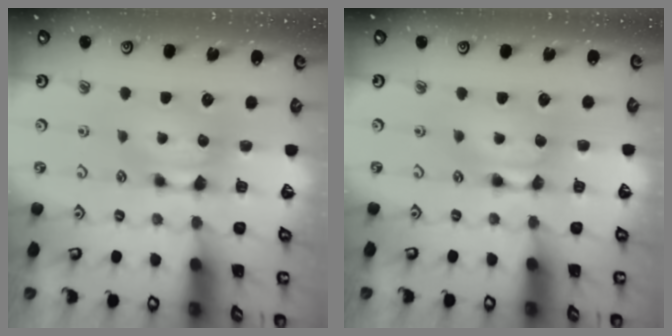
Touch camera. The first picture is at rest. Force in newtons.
{"total": 1.7, "press": 1.7, "slide": 0.2}